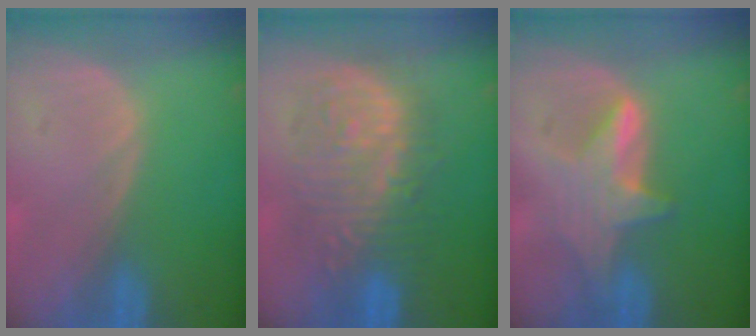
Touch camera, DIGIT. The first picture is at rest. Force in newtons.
{"total": 9.9, "press": 9.9, "slide": 0.5}
{"total": 5.6, "press": 5.6, "slide": 0.4}